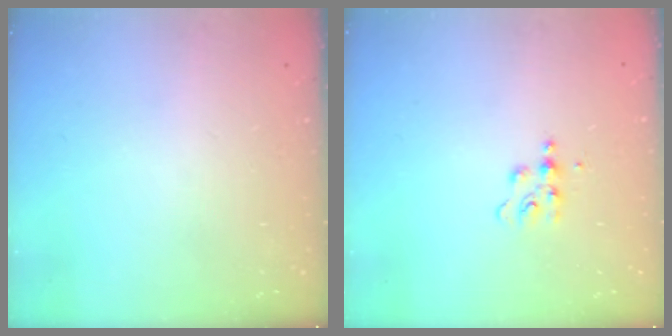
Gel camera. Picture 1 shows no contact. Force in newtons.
{"total": 6.1, "press": 6.1, "slide": 0.8}